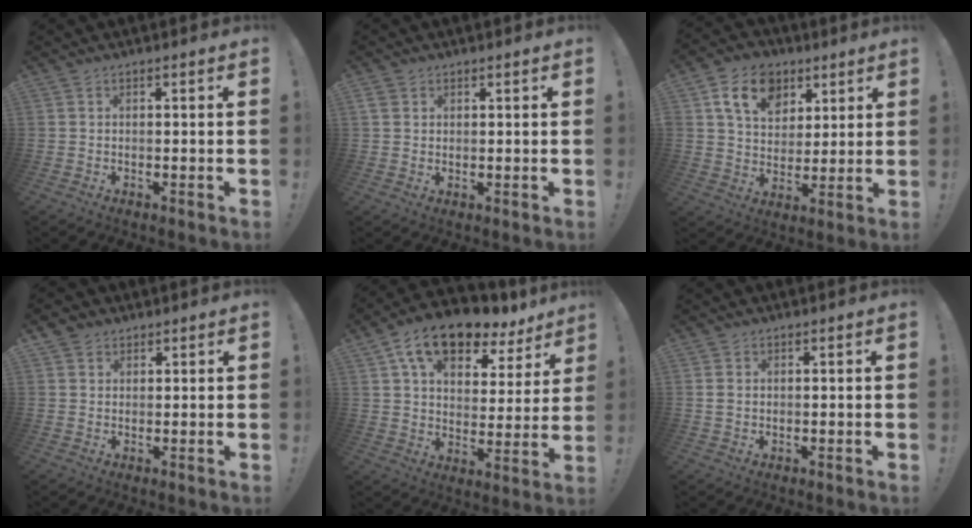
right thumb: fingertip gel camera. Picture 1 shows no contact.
{"total": 2.5, "force": [1.5, 1.8, 0.9], "torque": [-0.017, -0.003, 0.027]}
{"total": 13.9, "force": [6.7, 10.1, 6.9], "torque": [-0.105, -0.024, 0.129]}
{"total": 3.1, "force": [2.1, 2.3, 0.4], "torque": [0.001, -0.008, 0.037]}
{"total": 14.8, "force": [10.0, 7.7, 7.8], "torque": [-0.123, -0.063, 0.179]}
{"total": 1.8, "force": [0.7, 1.2, 1.1], "torque": [-0.018, 0.002, 0.013]}